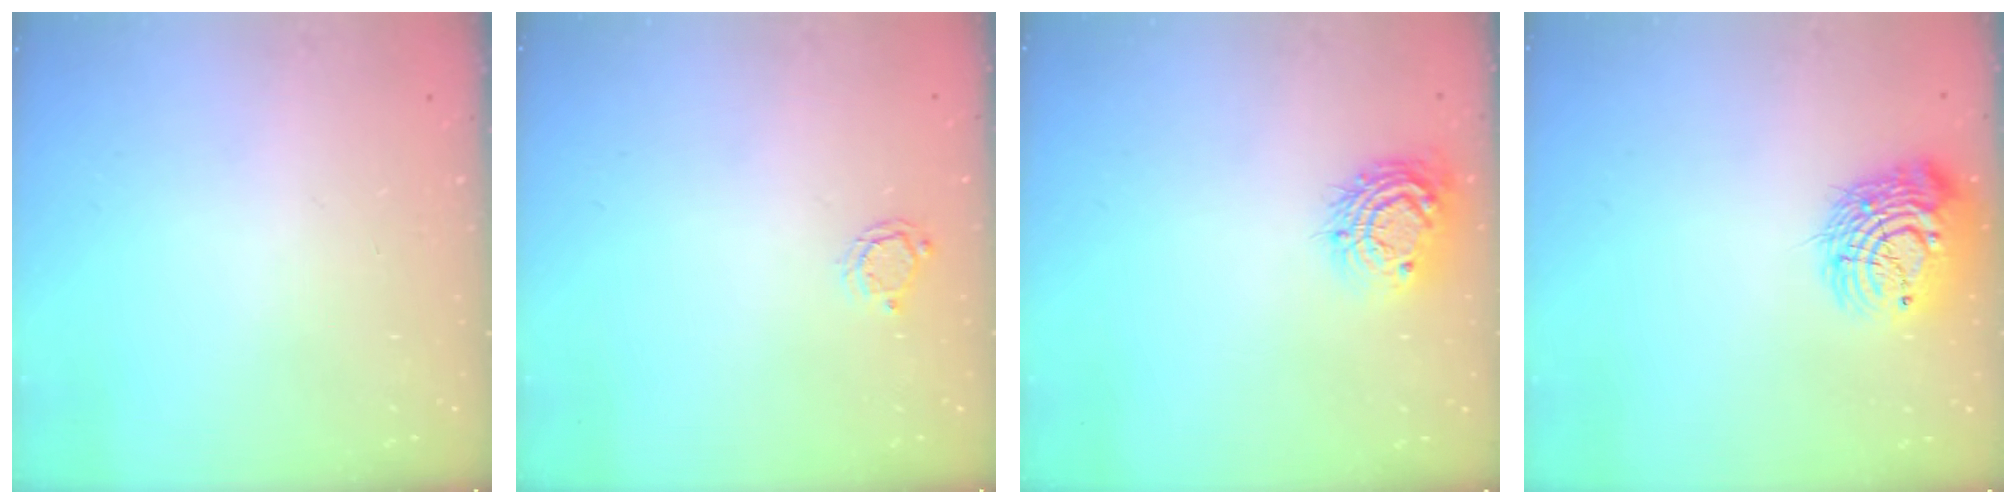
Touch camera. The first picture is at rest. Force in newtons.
{"total": 3.7, "press": 3.7, "slide": 0.4}
{"total": 10.6, "press": 10.6, "slide": 0.7}
{"total": 12.5, "press": 12.4, "slide": 1.4}